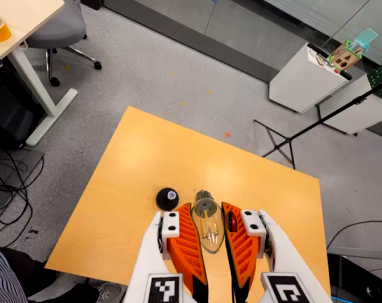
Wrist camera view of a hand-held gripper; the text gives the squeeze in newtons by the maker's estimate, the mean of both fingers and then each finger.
{"total": 22.4, "left": 27.1, "right": 17.8}